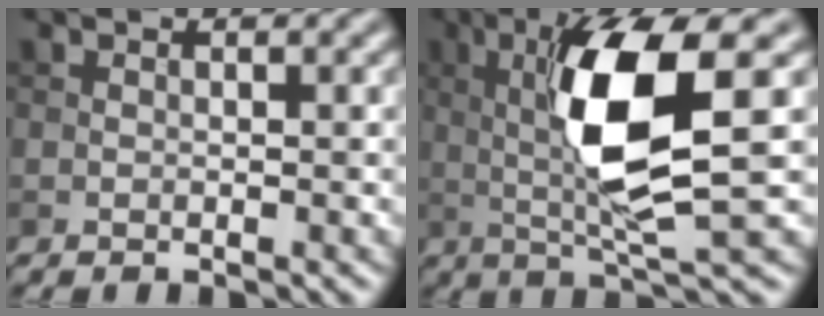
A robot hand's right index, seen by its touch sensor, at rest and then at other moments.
{"total": 8.7, "force": [1.1, 1.7, 8.5], "torque": [-0.152, -0.003, 0.027]}